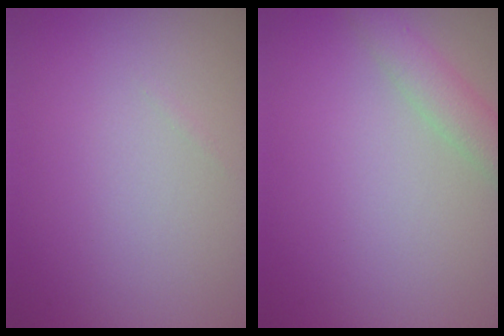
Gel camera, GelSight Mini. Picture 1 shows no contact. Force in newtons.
{"total": 2.5, "press": 2.5, "slide": 0.1}